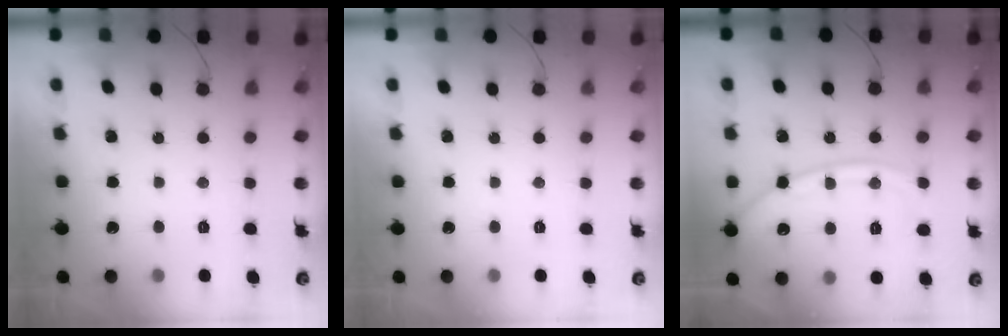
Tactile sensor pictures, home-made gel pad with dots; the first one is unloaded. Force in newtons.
{"total": 0.0}
{"total": 12.0, "press": 11.9, "slide": 1.5}